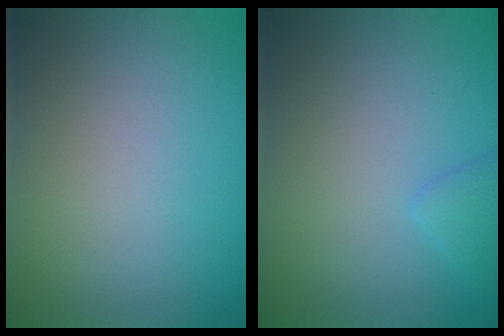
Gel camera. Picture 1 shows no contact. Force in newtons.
{"total": 1.3, "press": 1.3, "slide": 0.0}